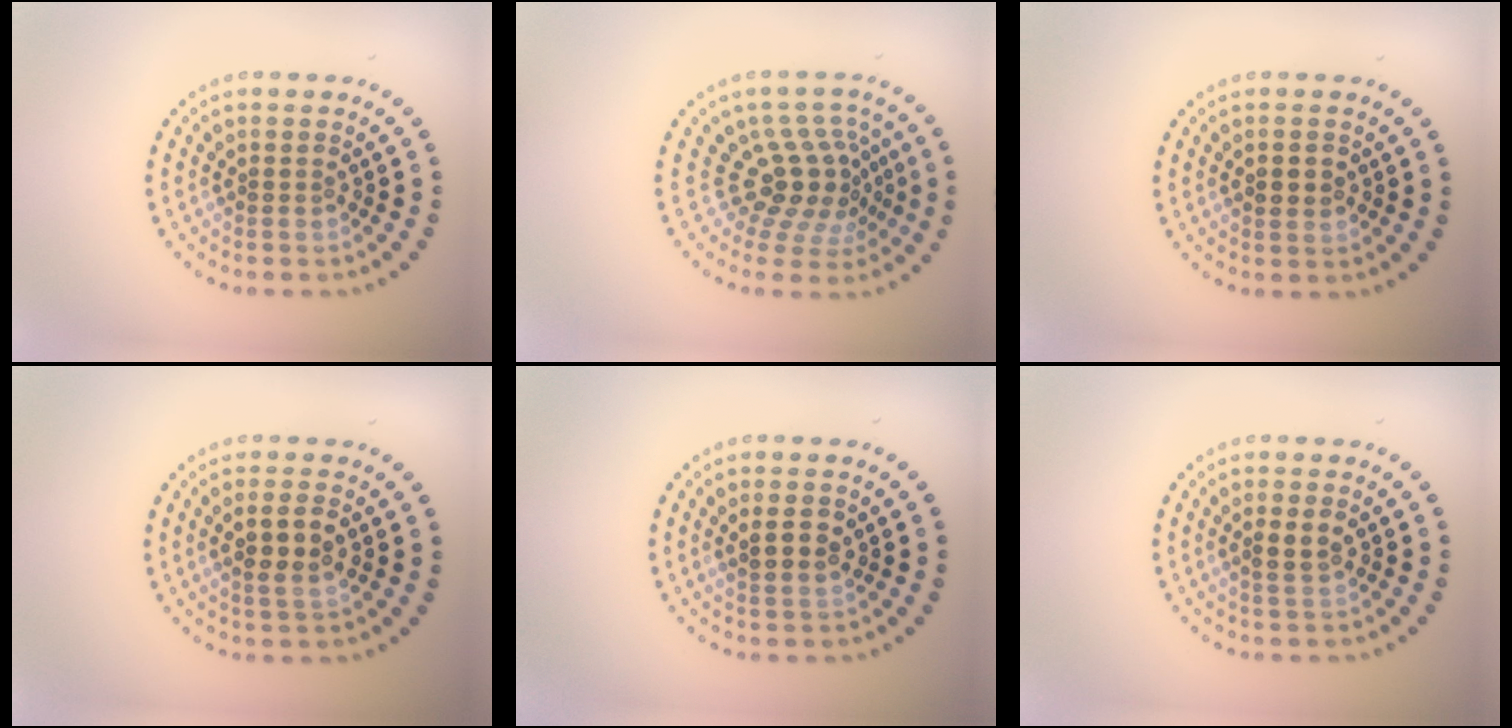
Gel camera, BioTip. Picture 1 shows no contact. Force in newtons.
{"total": 4.3, "press": 2.9, "slide": 3.2}
{"total": 2.2, "press": 2.2, "slide": 0.2}
{"total": 2.9, "press": 2.8, "slide": 0.7}
{"total": 1.7, "press": 1.6, "slide": 0.5}
{"total": 1.9, "press": 1.8, "slide": 0.5}